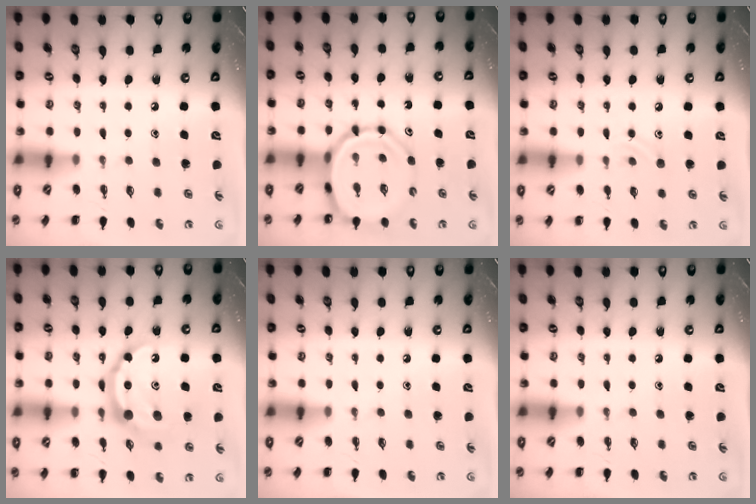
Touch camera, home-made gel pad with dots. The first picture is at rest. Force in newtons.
{"total": 12.6, "press": 12.1, "slide": 3.5}
{"total": 8.4, "press": 8.3, "slide": 1.6}
{"total": 12.8, "press": 12.7, "slide": 0.8}
{"total": 0.0}
{"total": 0.0}